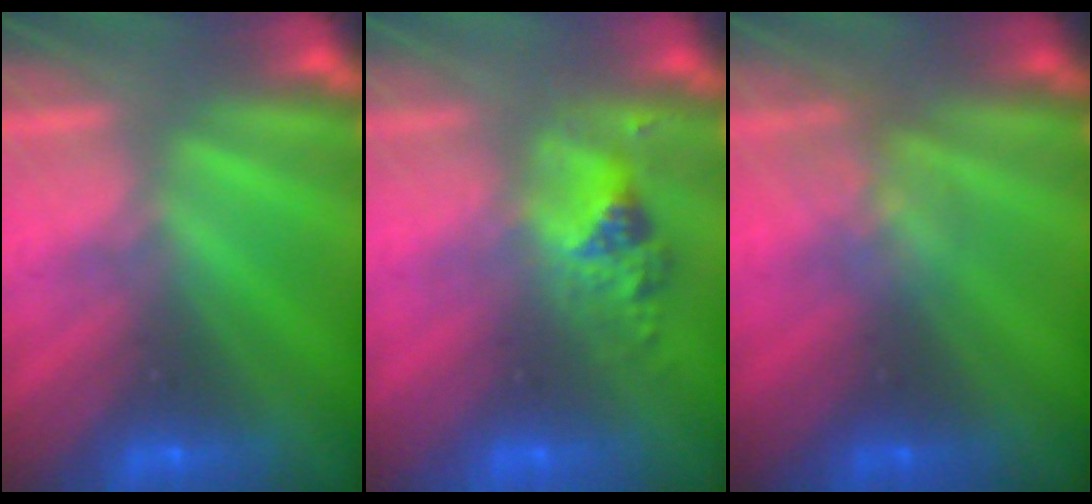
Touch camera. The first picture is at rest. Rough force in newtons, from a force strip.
{"total": 2.5}
{"total": 2.6}